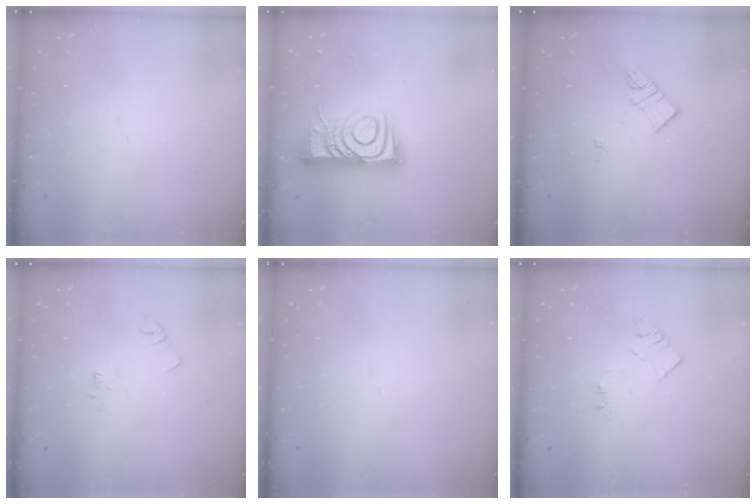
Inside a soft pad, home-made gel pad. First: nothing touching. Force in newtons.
{"total": 10.6, "press": 10.5, "slide": 1.1}
{"total": 6.2, "press": 6.2, "slide": 0.2}
{"total": 2.1, "press": 2.1, "slide": 0.4}
{"total": 0.0}
{"total": 5.5, "press": 5.4, "slide": 0.7}